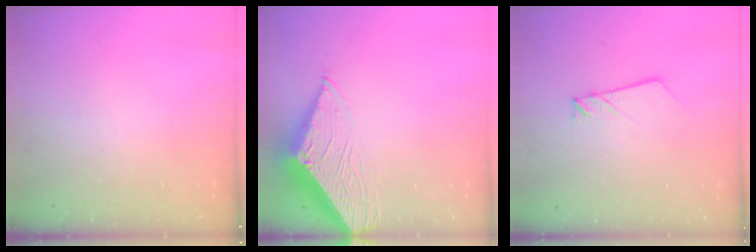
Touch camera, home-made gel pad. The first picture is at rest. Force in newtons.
{"total": 12.5, "press": 12.5, "slide": 1.0}
{"total": 1.9, "press": 1.9, "slide": 0.2}